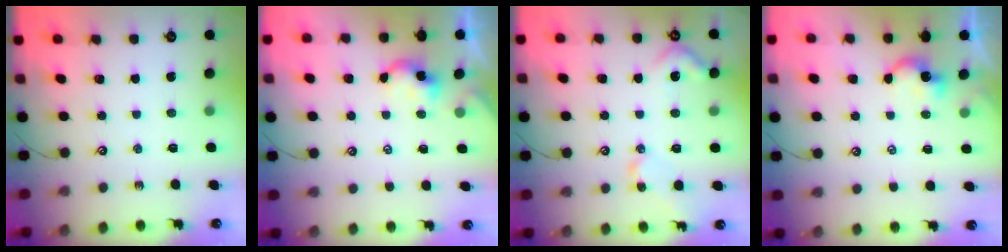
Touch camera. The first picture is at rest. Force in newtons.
{"total": 1.9, "press": 1.9, "slide": 0.1}
{"total": 5.8, "press": 5.7, "slide": 1.0}
{"total": 2.1, "press": 2.1, "slide": 0.3}